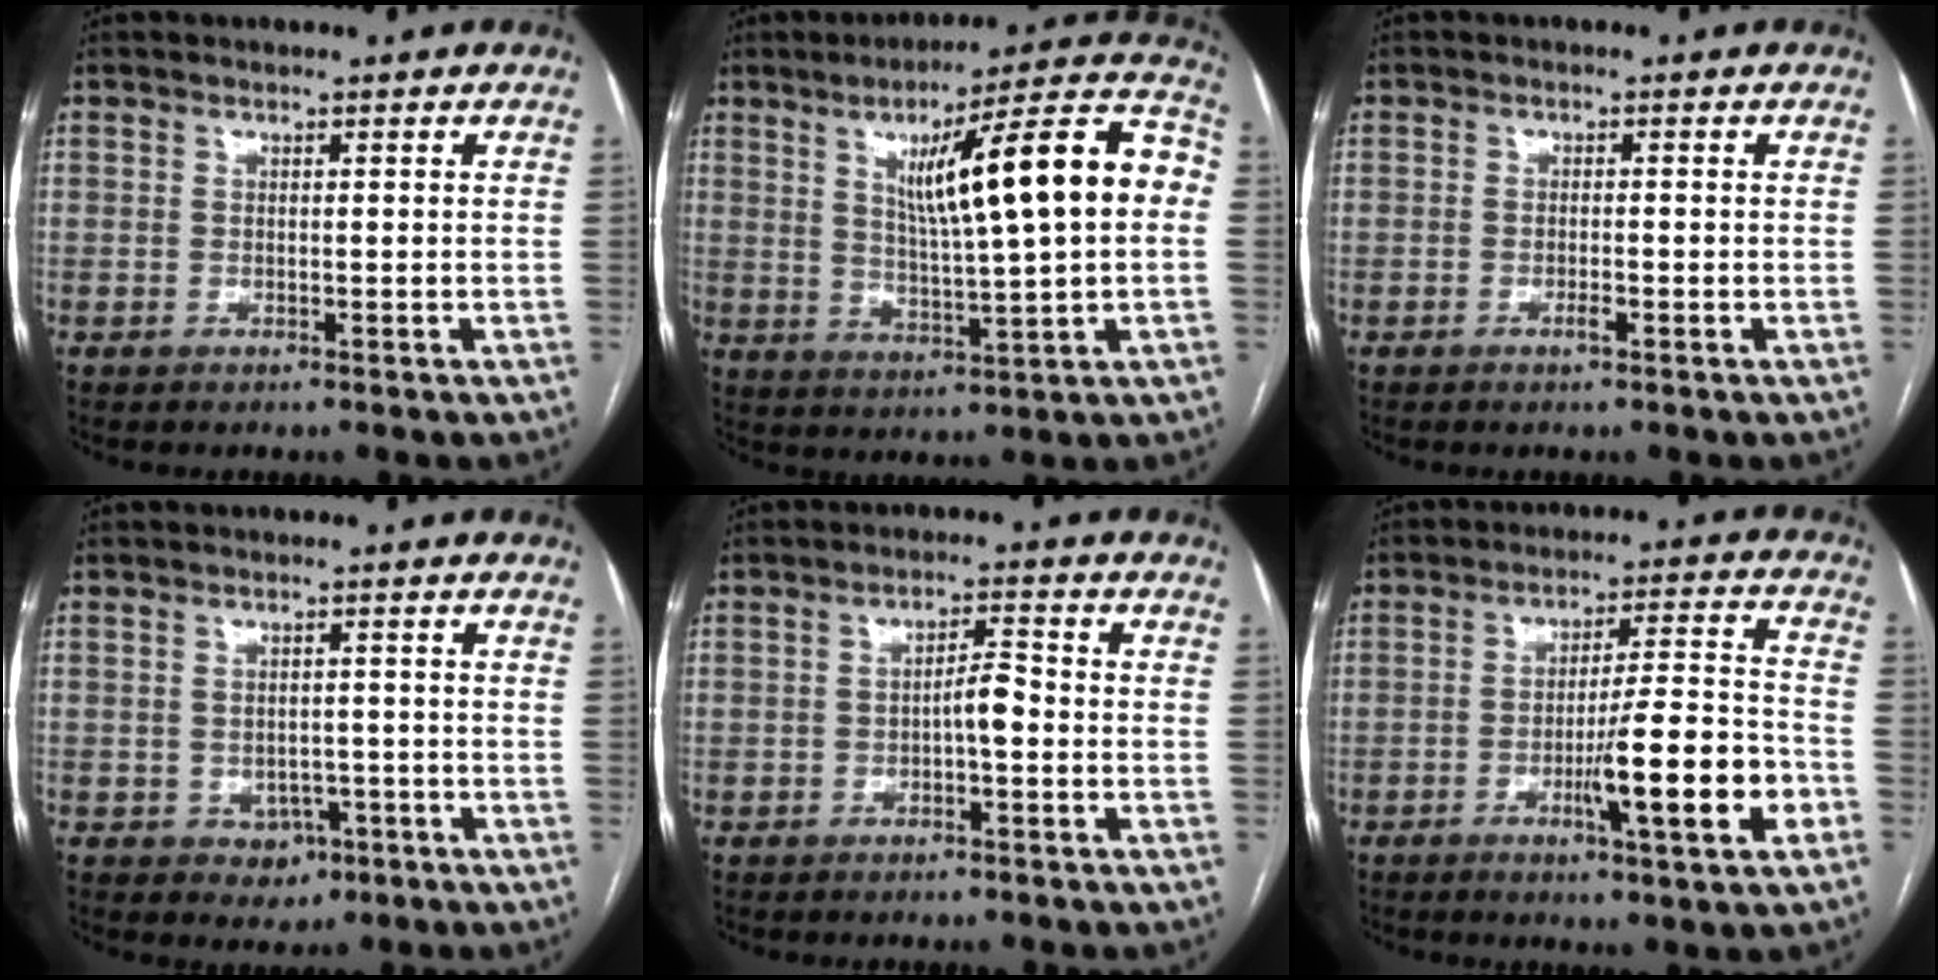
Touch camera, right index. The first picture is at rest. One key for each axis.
{"total": 18.2, "fx": 3.1, "fy": 1.5, "fz": 17.8, "tx": -0.259, "ty": 0.030, "tz": 0.043}
{"total": 1.3, "fx": -0.7, "fy": 0.3, "fz": 1.1, "tx": -0.021, "ty": 0.000, "tz": -0.011}
{"total": 3.3, "fx": -1.5, "fy": 2.6, "fz": 1.4, "tx": -0.008, "ty": 0.006, "tz": -0.012}
{"total": 3.2, "fx": -0.9, "fy": 0.6, "fz": 3.0, "tx": -0.046, "ty": 0.009, "tz": -0.014}
{"total": 11.3, "fx": -4.1, "fy": 0.7, "fz": 10.5, "tx": -0.159, "ty": 0.002, "tz": -0.061}